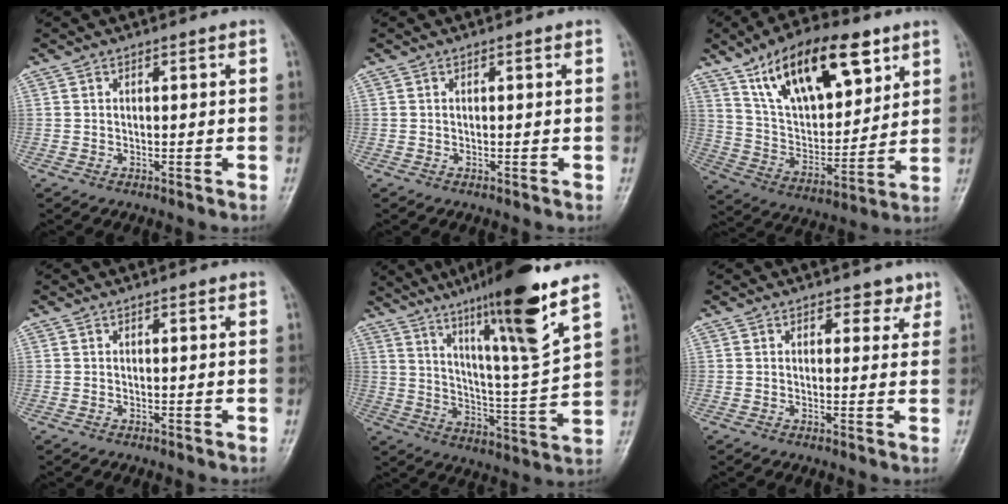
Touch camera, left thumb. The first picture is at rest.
{"total": 0.0}
{"total": 21.7, "force": [12.0, 10.0, 15.1], "torque": [-0.204, -0.041, 0.214]}
{"total": 0.0}
{"total": 18.9, "force": [12.0, 0.4, 14.6], "torque": [-0.223, -0.060, 0.193]}
{"total": 2.7, "force": [1.8, 1.8, 0.9], "torque": [0.013, -0.008, 0.019]}